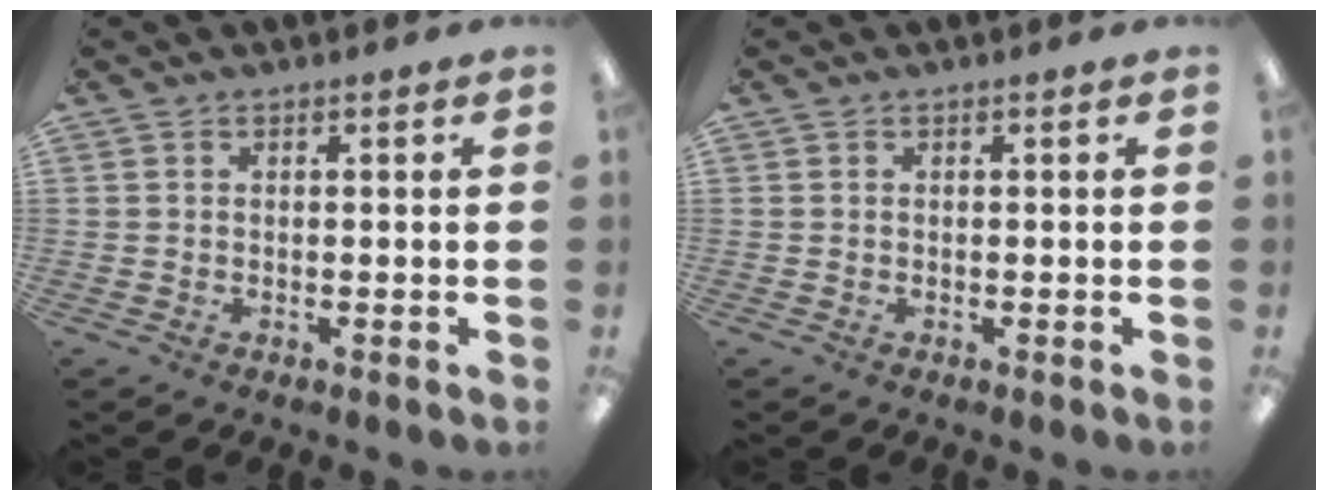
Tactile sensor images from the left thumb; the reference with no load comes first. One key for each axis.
{"total": 0.0}